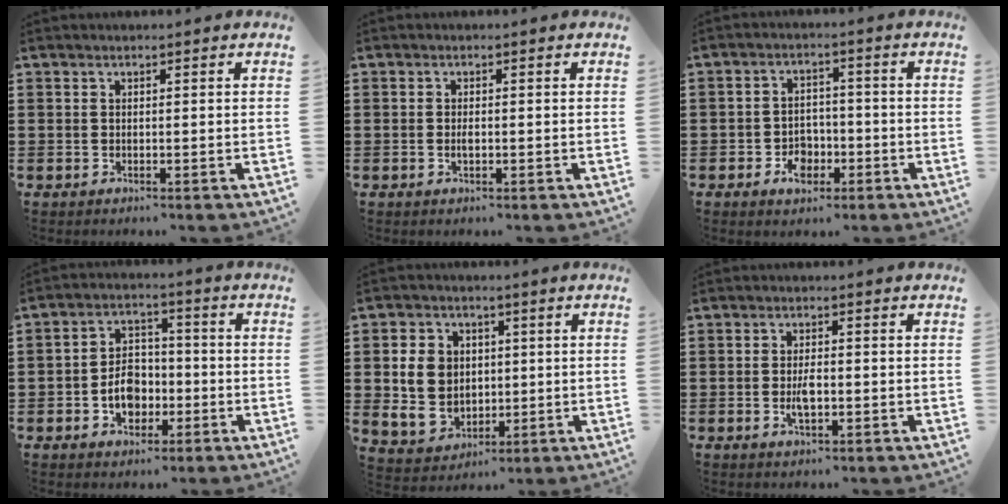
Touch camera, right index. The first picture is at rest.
{"total": 1.2, "force": [-0.2, 0.4, 1.1], "torque": [-0.021, -0.001, -0.004]}
{"total": 4.3, "force": [-1.9, 3.2, 2.3], "torque": [-0.045, 0.008, -0.033]}
{"total": 5.8, "force": [-1.8, 4.3, 3.4], "torque": [-0.048, 0.006, -0.034]}
{"total": 7.6, "force": [1.1, 6.7, 3.5], "torque": [-0.097, 0.015, 0.016]}
{"total": 3.3, "force": [-0.7, 1.3, 3.0], "torque": [-0.054, 0.002, -0.013]}